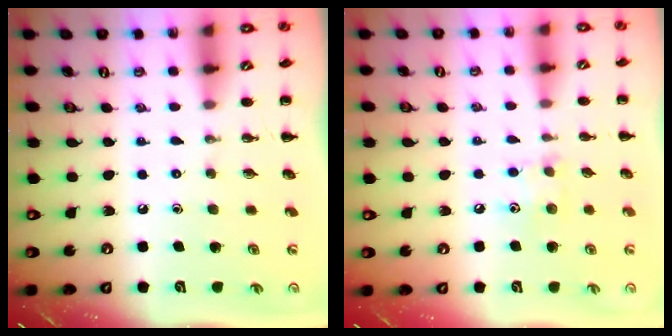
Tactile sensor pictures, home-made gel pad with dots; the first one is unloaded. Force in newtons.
{"total": 7.6, "press": 7.5, "slide": 1.4}